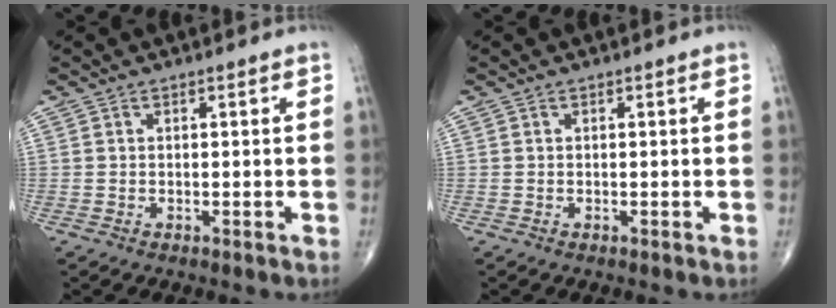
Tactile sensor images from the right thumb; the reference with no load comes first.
{"total": 0.0}